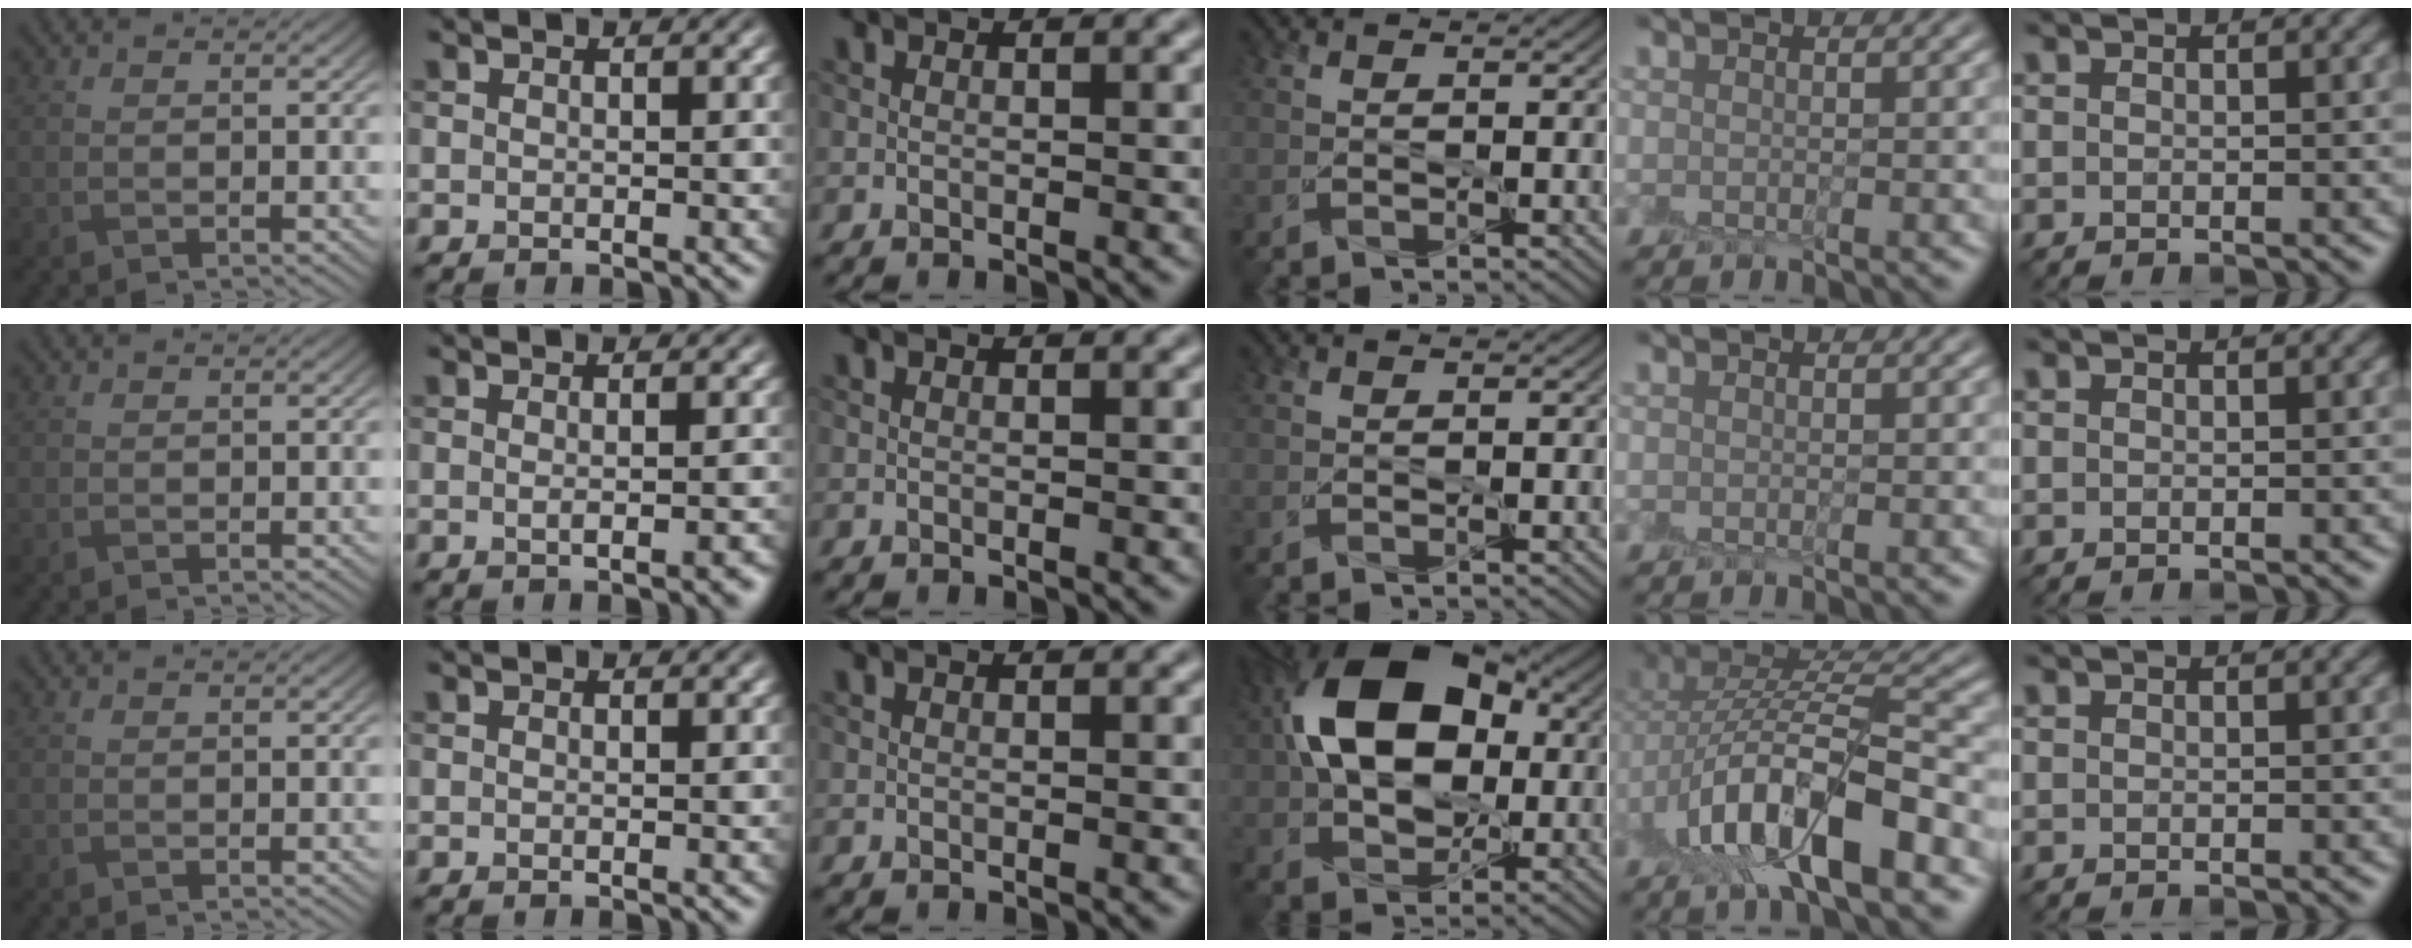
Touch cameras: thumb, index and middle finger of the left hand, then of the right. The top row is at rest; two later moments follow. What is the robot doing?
{"motion": "peel", "object": "postage stamp"}